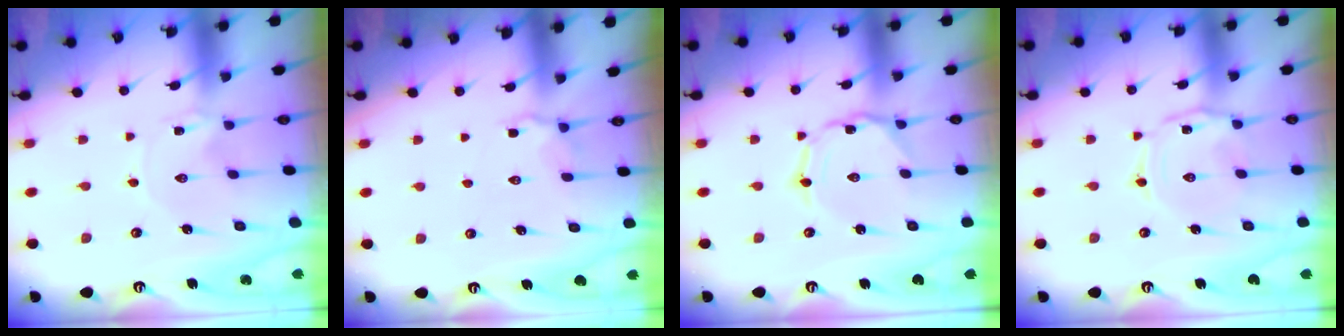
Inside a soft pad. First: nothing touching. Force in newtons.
{"total": 5.1, "press": 4.8, "slide": 1.8}
{"total": 1.2, "press": 1.2, "slide": 0.3}
{"total": 2.5, "press": 2.4, "slide": 0.4}